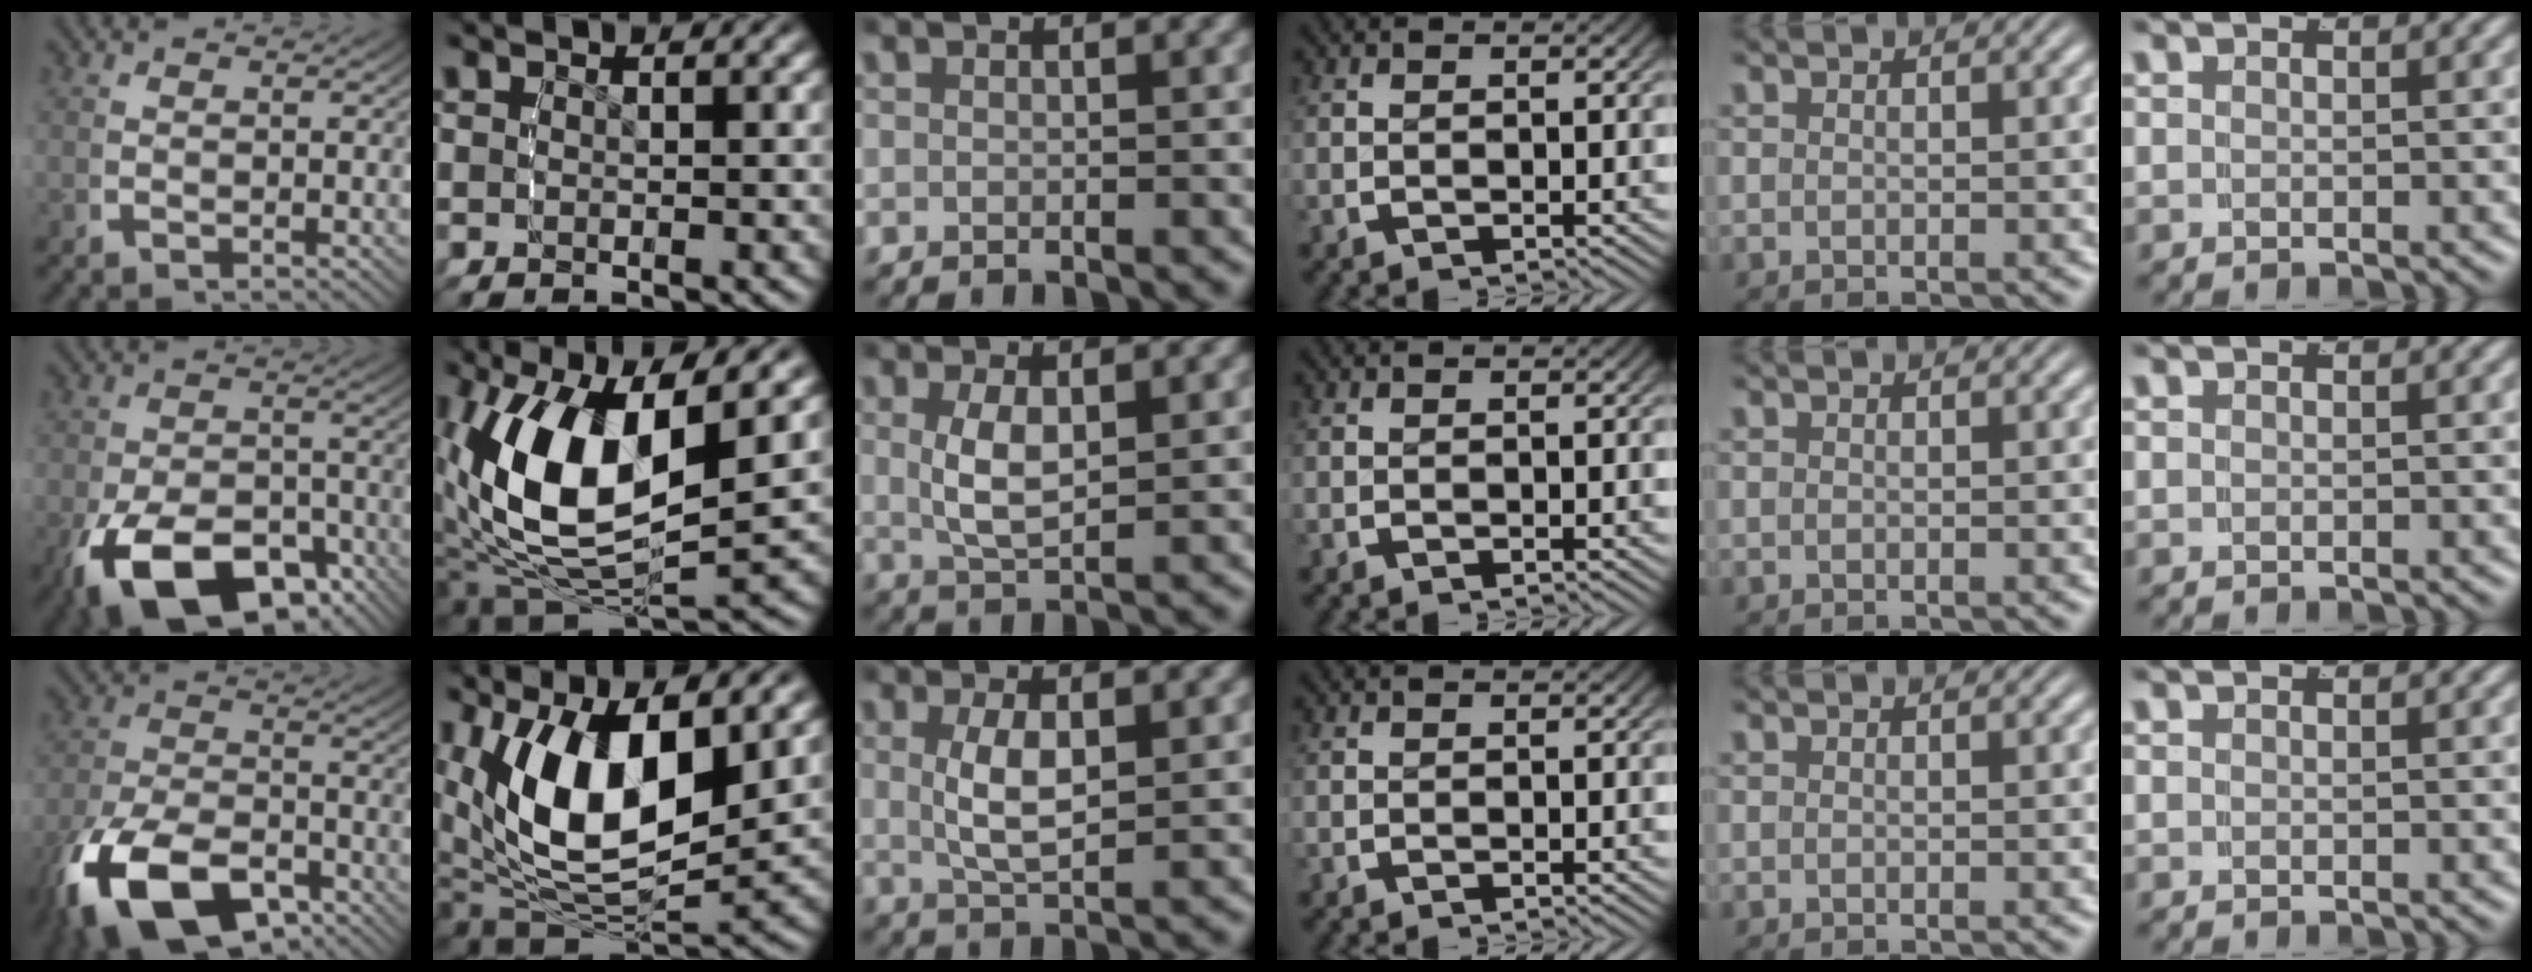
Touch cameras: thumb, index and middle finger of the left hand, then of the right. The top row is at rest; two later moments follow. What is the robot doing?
{"motion": "grasp_and_lifting", "object": "bowl"}